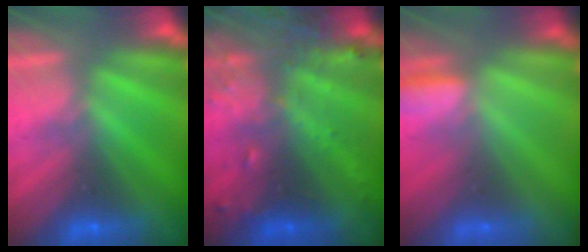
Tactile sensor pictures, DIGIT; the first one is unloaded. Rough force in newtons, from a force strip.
{"total": 7.6}
{"total": 2.9}